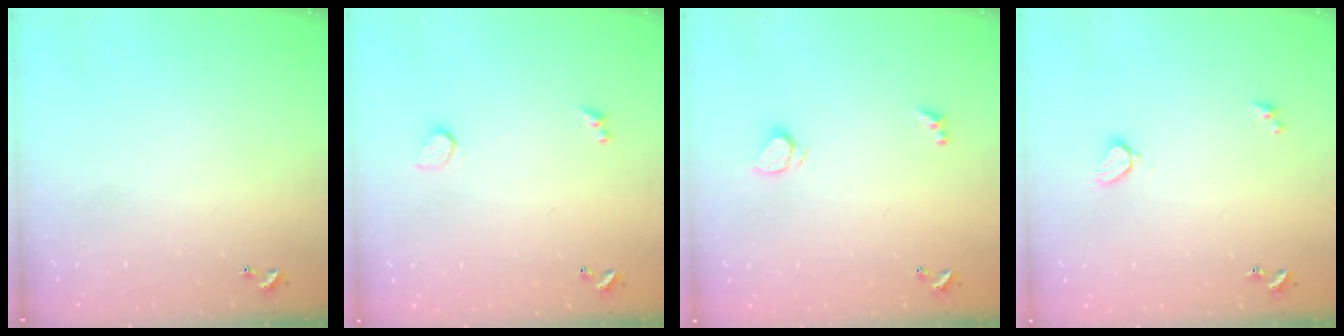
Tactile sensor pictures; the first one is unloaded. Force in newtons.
{"total": 1.0, "press": 0.8, "slide": 0.5}
{"total": 2.0, "press": 2.0, "slide": 0.5}
{"total": 1.9, "press": 1.9, "slide": 0.3}